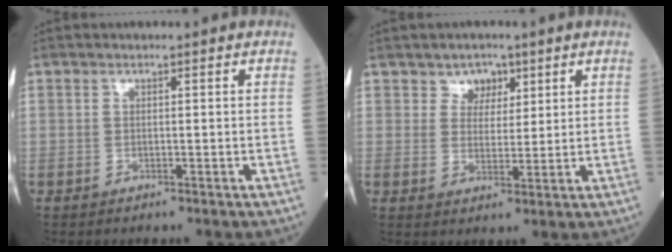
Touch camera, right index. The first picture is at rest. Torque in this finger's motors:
{"motor_torque": [0.19, 0.12, 0.00, 0.00]}